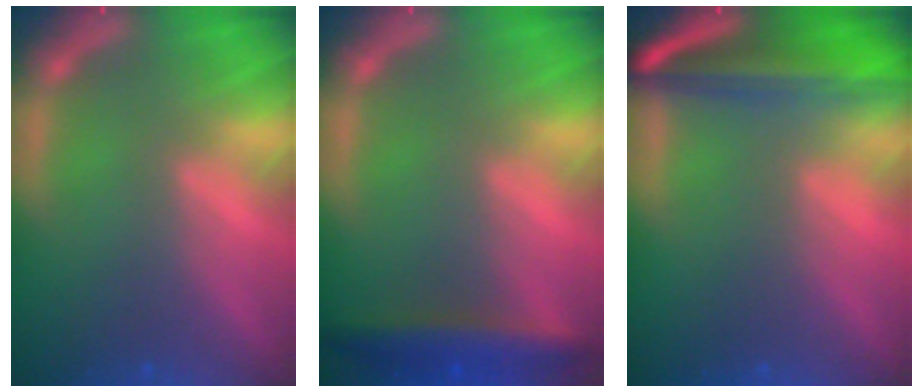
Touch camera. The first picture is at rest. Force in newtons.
{"total": 4.0}
{"total": 9.0}